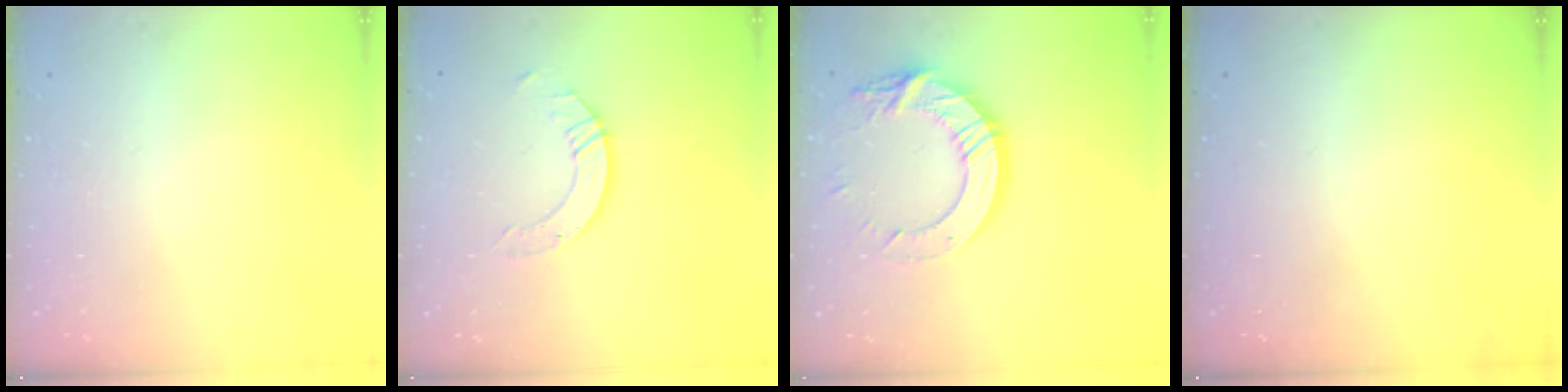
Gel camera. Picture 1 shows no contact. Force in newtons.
{"total": 6.0, "press": 6.0, "slide": 0.4}
{"total": 15.2, "press": 15.1, "slide": 1.5}
{"total": 0.0}